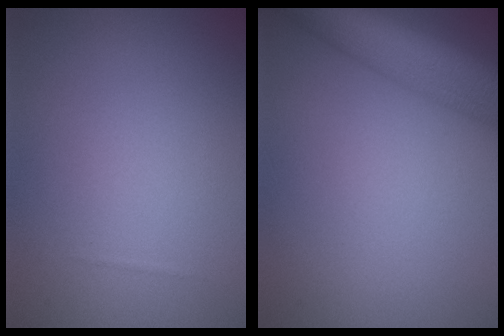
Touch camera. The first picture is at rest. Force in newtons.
{"total": 8.9, "press": 8.9, "slide": 0.4}